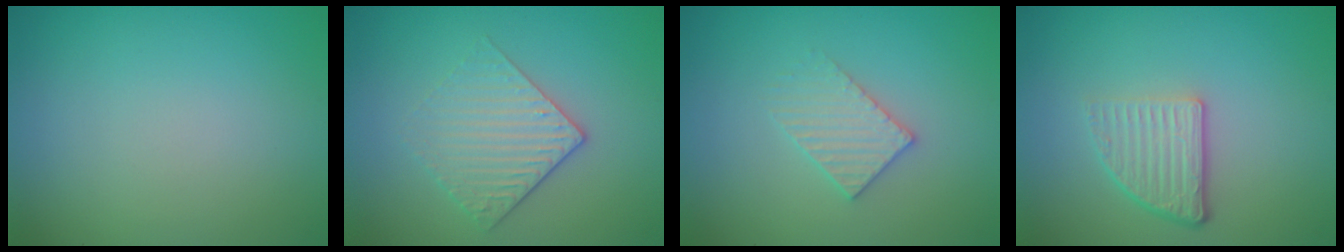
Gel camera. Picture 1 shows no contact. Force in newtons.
{"total": 3.1, "press": 2.7, "slide": 1.7}
{"total": 2.3, "press": 2.2, "slide": 0.3}
{"total": 3.8, "press": 2.5, "slide": 2.9}